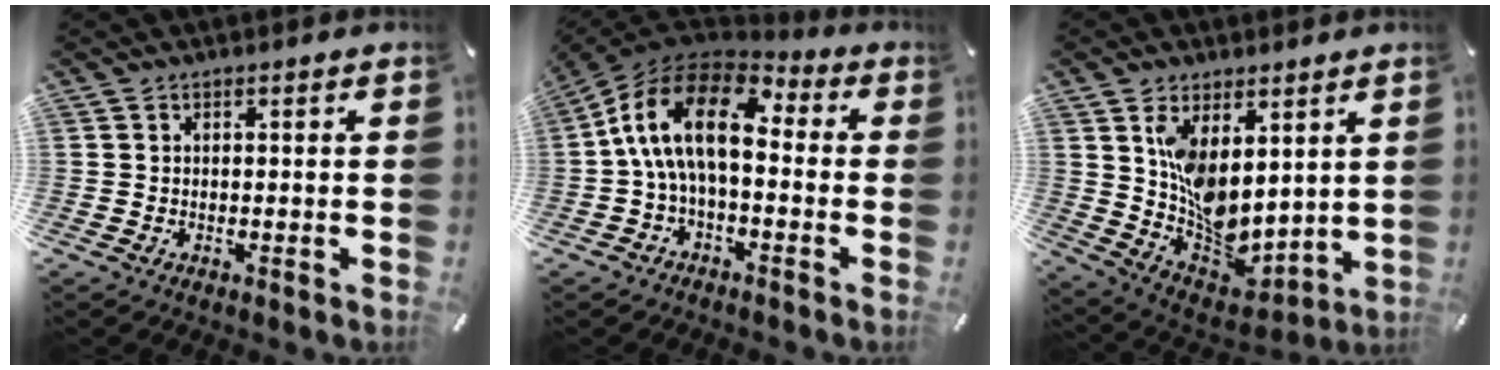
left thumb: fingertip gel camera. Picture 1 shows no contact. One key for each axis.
{"total": 15.1, "fx": 1.2, "fy": 8.6, "fz": 12.3, "tx": -0.259, "ty": 0.013, "tz": 0.017}
{"total": 10.0, "fx": 2.9, "fy": 7.2, "fz": 6.4, "tx": -0.111, "ty": -0.036, "tz": 0.065}